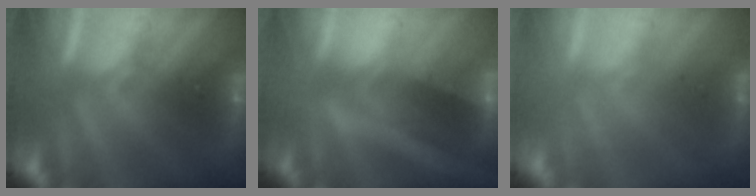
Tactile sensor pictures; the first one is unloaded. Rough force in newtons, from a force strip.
{"total": 2.1}
{"total": 1.9}